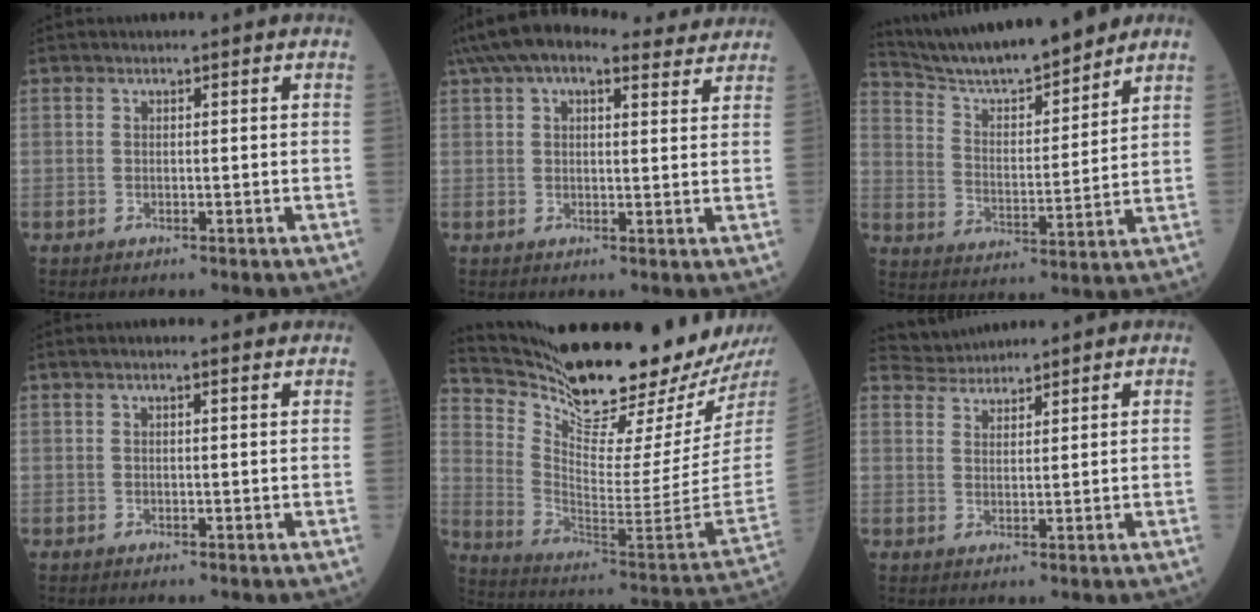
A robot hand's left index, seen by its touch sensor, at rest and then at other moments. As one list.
[{"total": 13.2, "force": [10.3, 4.6, 6.9], "torque": [-0.117, 0.060, 0.146]}, {"total": 14.5, "force": [13.3, 1.2, 5.7], "torque": [-0.102, 0.004, 0.226]}, {"total": 2.5, "force": [2.0, 0.2, 1.5], "torque": [-0.024, 0.019, 0.027]}, {"total": 25.9, "force": [22.3, 0.8, 13.1], "torque": [-0.234, -0.099, 0.341]}, {"total": 3.5, "force": [3.4, 0.2, -0.6], "torque": [0.000, 0.017, 0.071]}]